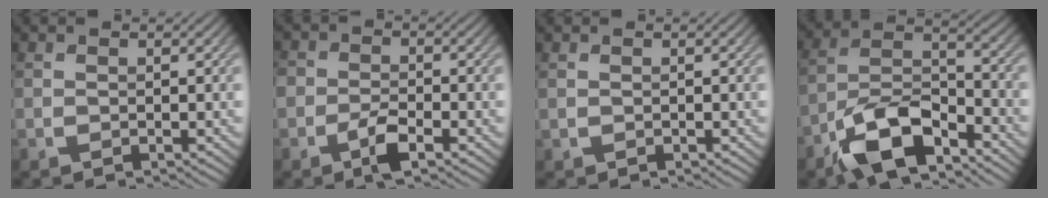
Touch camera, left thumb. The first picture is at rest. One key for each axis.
{"total": 3.9, "fx": -2.1, "fy": 2.0, "fz": 2.6, "tx": -0.047, "ty": 0.003, "tz": -0.044}
{"total": 0.0}
{"total": 11.5, "fx": -7.9, "fy": 4.3, "fz": 7.1, "tx": -0.129, "ty": 0.002, "tz": -0.170}